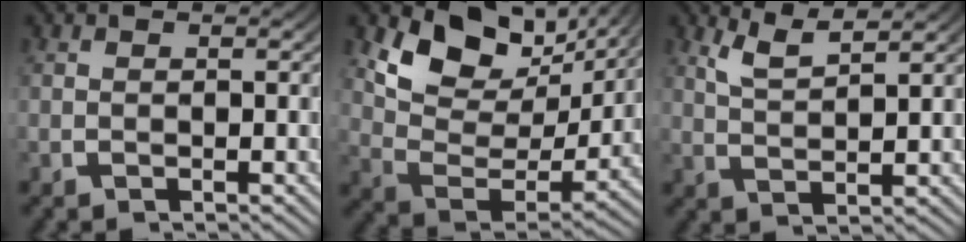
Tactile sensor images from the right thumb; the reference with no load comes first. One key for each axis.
{"total": 10.1, "fx": 5.1, "fy": 5.2, "fz": 7.0, "tx": -0.125, "ty": 0.008, "tz": 0.078}
{"total": 3.7, "fx": 3.2, "fy": 0.6, "fz": 1.8, "tx": -0.031, "ty": 0.004, "tz": 0.064}